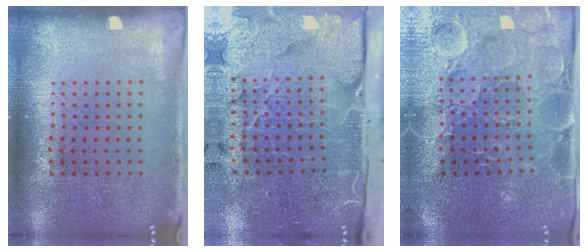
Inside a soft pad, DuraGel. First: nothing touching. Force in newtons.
{"total": 5.1, "press": 3.8, "slide": 3.3}
{"total": 3.7, "press": 3.6, "slide": 0.7}